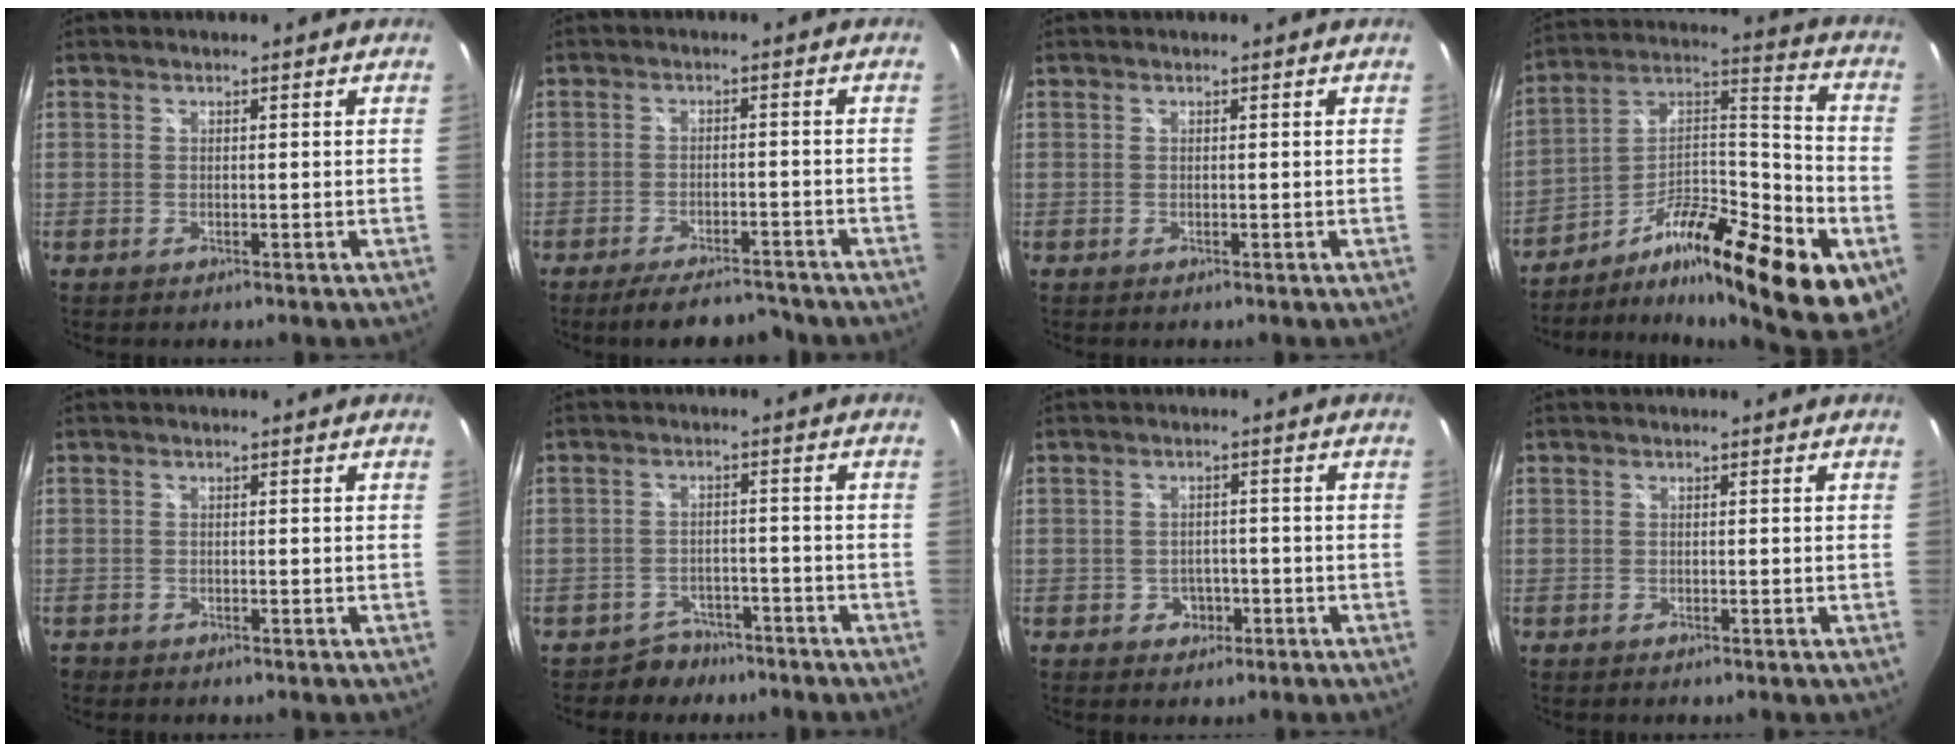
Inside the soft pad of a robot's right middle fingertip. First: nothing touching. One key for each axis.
{"total": 8.1, "fx": -7.1, "fy": 2.2, "fz": 3.3, "tx": -0.074, "ty": -0.004, "tz": -0.105}
{"total": 0.0}
{"total": 24.9, "fx": -13.2, "fy": 7.5, "fz": 19.8, "tx": -0.283, "ty": 0.015, "tz": -0.213}
{"total": 1.2, "fx": -0.9, "fy": 0.8, "fz": 0.1, "tx": -0.009, "ty": -0.002, "tz": -0.018}
{"total": 4.9, "fx": -3.8, "fy": 3.2, "fz": -0.1, "tx": -0.003, "ty": 0.017, "tz": -0.059}
{"total": 3.2, "fx": -1.2, "fy": 2.8, "fz": 0.8, "tx": -0.018, "ty": 0.004, "tz": -0.014}
{"total": 0.0}